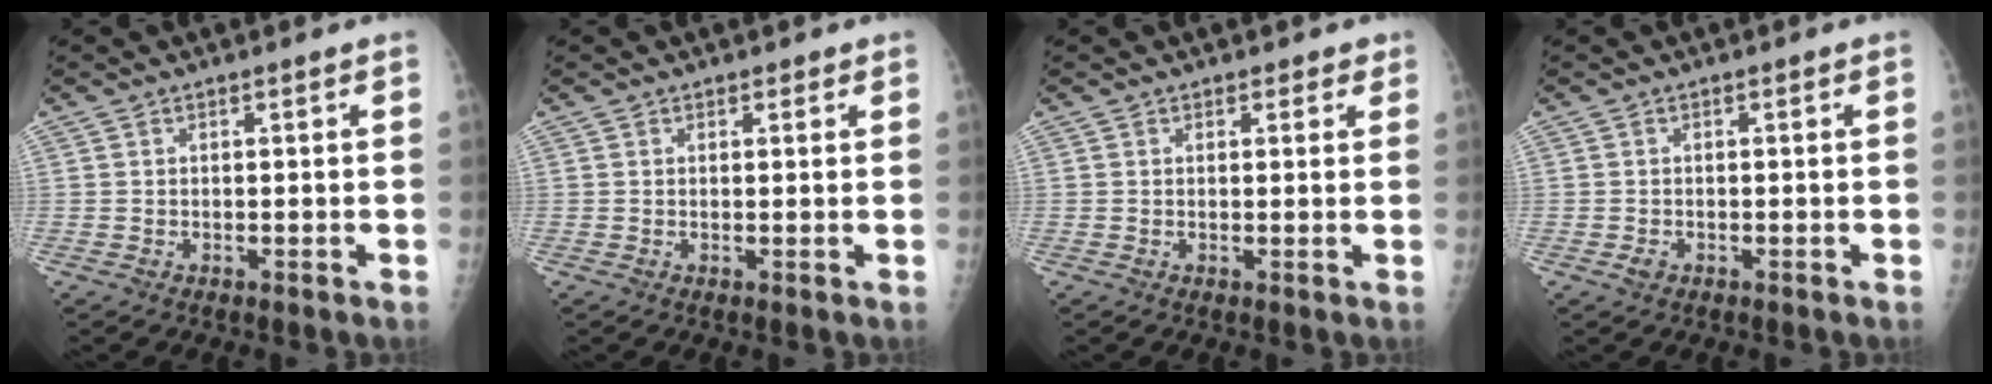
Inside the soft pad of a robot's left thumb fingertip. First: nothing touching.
{"total": 0.9, "force": [0.7, 0.6, 0.3], "torque": [0.007, -0.004, 0.005]}
{"total": 1.7, "force": [1.1, 1.1, 0.5], "torque": [0.014, -0.004, 0.008]}
{"total": 1.1, "force": [-0.5, 0.8, 0.6], "torque": [-0.009, 0.000, -0.010]}